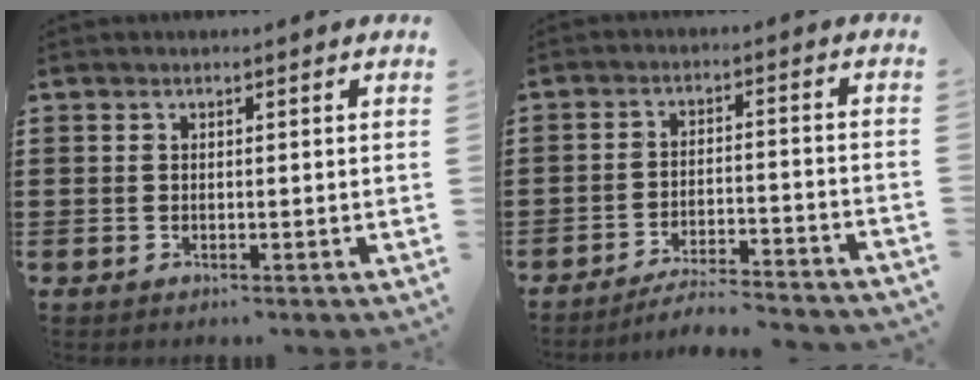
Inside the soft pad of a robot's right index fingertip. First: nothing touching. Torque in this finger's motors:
{"motor_torque": [1.76, 0.38, 0.42, 0.08]}